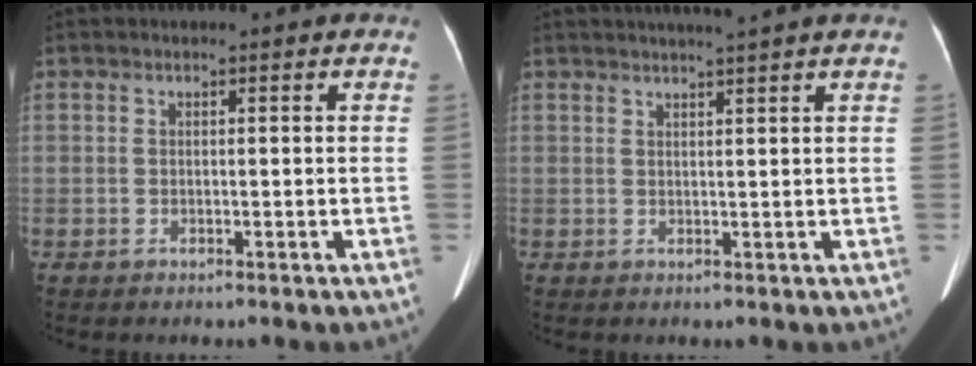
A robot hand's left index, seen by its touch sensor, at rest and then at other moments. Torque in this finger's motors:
{"motor_torque": [0.30, -0.44, 0.02, 0.07]}